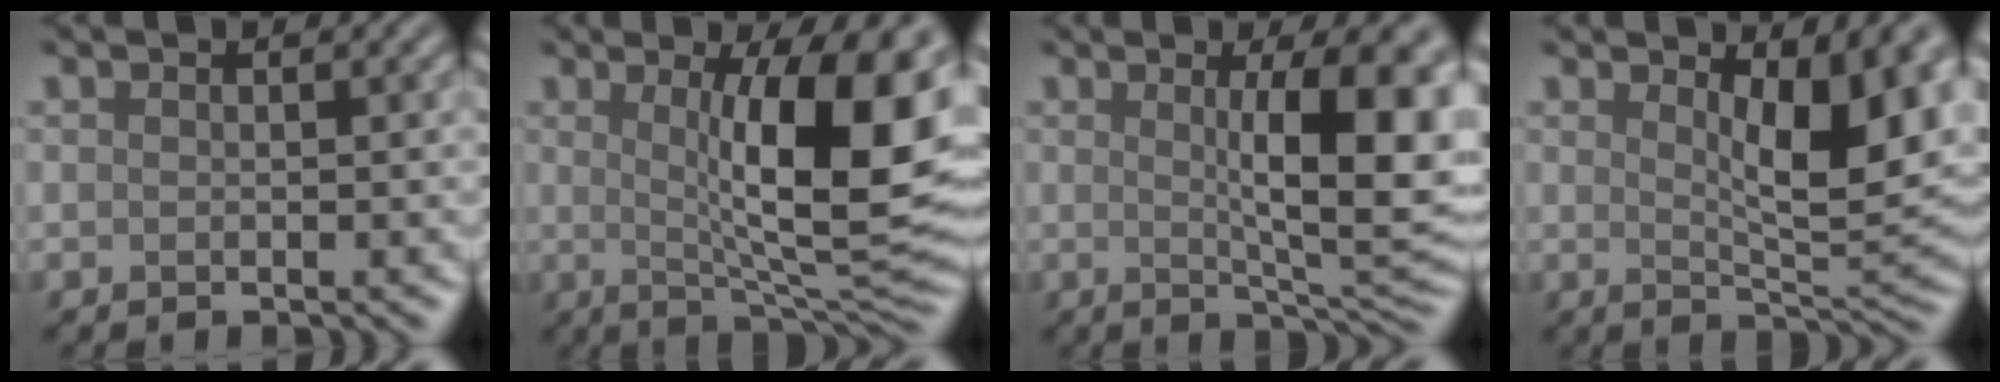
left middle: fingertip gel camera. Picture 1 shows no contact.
{"total": 12.9, "force": [2.1, 3.2, 12.3], "torque": [-0.158, -0.009, 0.033]}
{"total": 10.3, "force": [1.6, 2.5, 9.8], "torque": [-0.126, -0.004, 0.027]}
{"total": 7.3, "force": [2.2, 2.3, 6.6], "torque": [-0.093, -0.013, 0.039]}